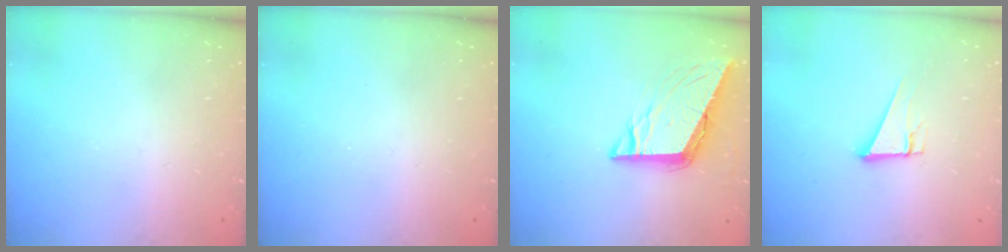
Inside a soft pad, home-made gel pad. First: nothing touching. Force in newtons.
{"total": 0.0}
{"total": 9.8, "press": 9.3, "slide": 3.1}
{"total": 9.0, "press": 8.3, "slide": 3.3}